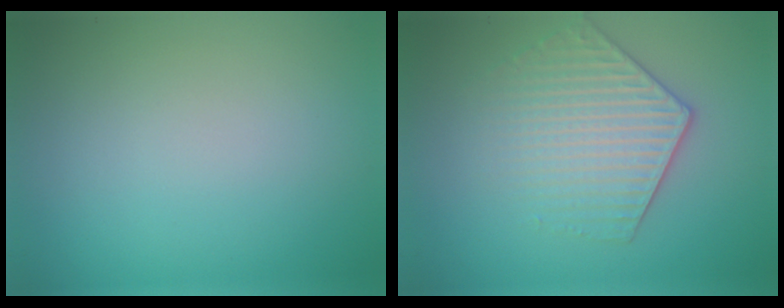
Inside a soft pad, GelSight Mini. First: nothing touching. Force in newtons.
{"total": 4.0, "press": 3.5, "slide": 1.8}